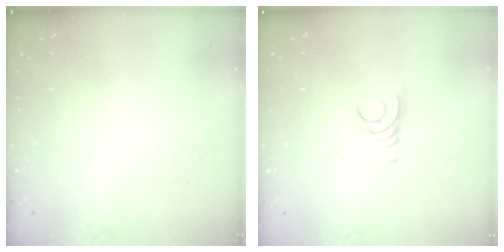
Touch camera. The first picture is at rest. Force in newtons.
{"total": 2.2, "press": 2.2, "slide": 0.3}